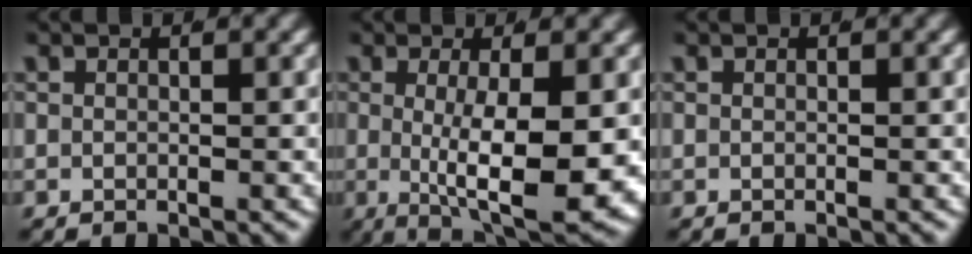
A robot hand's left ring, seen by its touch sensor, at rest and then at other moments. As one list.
[{"total": 9.0, "force": [-1.1, 2.4, 8.7], "torque": [-0.129, -0.028, 0.000]}, {"total": 0.0}]